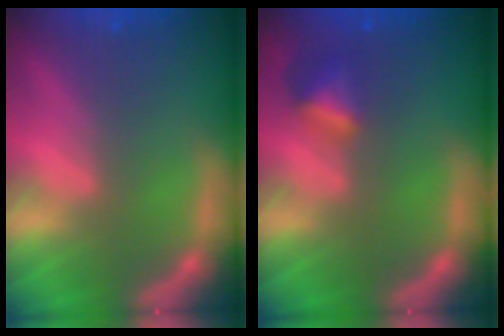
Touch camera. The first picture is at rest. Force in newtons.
{"total": 2.4}